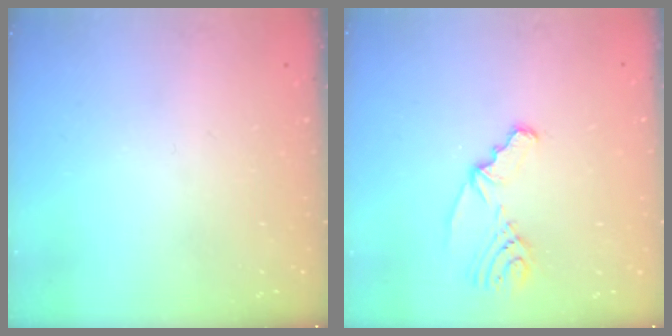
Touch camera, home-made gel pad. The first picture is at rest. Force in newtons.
{"total": 5.9, "press": 4.7, "slide": 3.5}